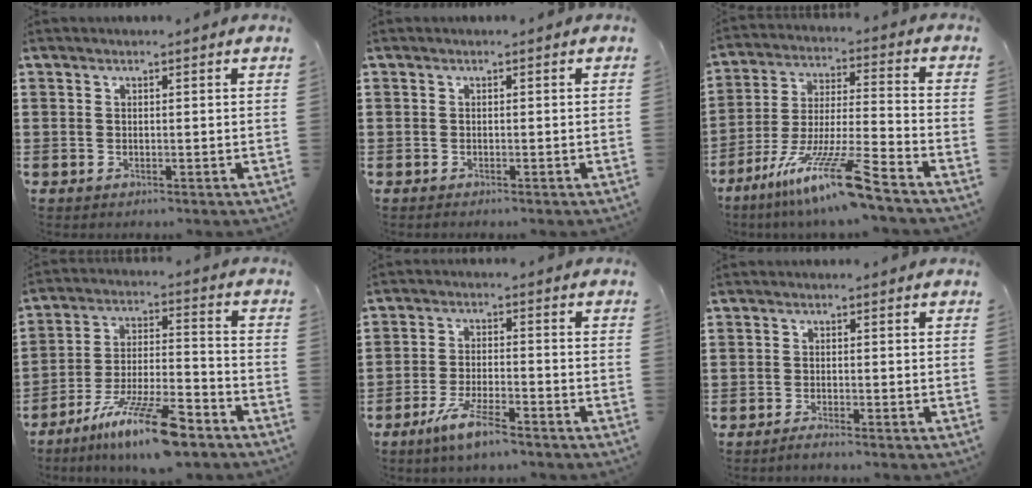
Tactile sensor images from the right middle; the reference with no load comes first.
{"total": 0.0}
{"total": 13.2, "force": [-9.9, 0.0, 8.8], "torque": [-0.163, 0.009, -0.185]}
{"total": 13.0, "force": [-9.4, 2.2, 8.8], "torque": [-0.154, 0.026, -0.168]}
{"total": 5.9, "force": [-4.5, 0.8, 3.8], "torque": [-0.086, -0.006, -0.087]}
{"total": 1.2, "force": [-1.1, -0.1, 0.5], "torque": [-0.009, -0.002, -0.021]}